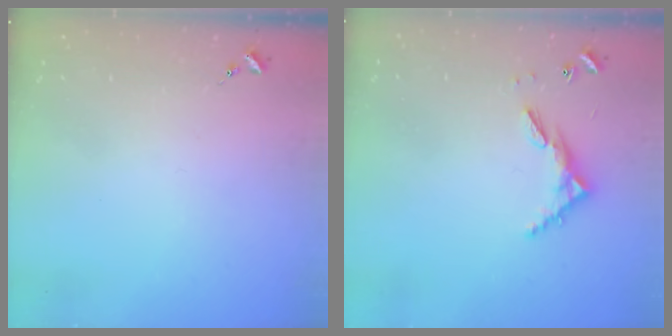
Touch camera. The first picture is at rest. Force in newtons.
{"total": 6.3, "press": 6.3, "slide": 0.5}